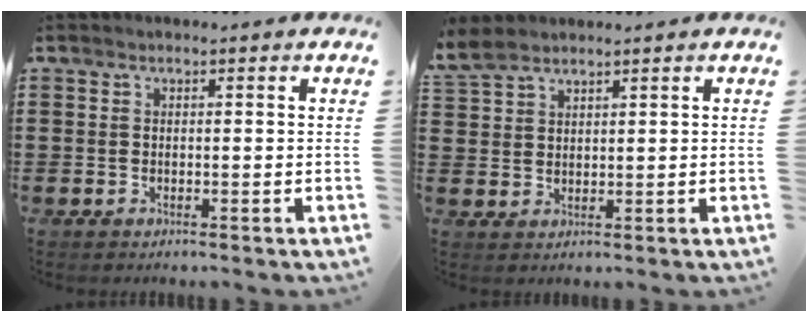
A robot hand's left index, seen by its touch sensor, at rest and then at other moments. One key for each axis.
{"total": 3.3, "fx": 2.7, "fy": 1.2, "fz": 1.4, "tx": -0.035, "ty": 0.003, "tz": 0.052}